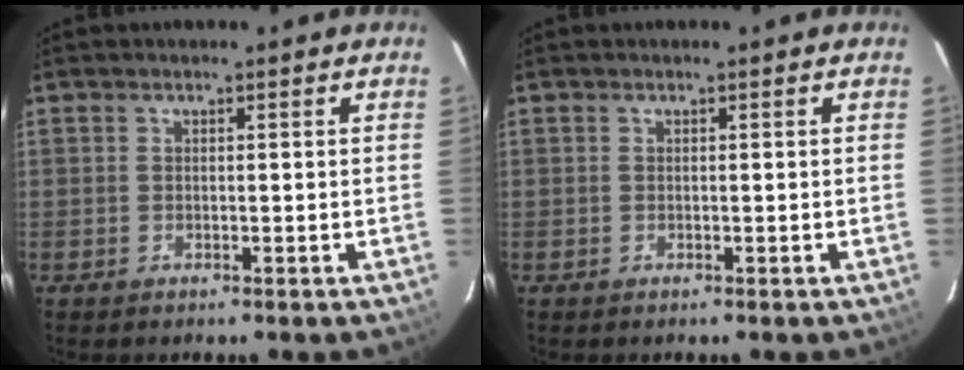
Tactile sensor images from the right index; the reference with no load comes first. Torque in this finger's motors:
{"motor_torque": [0.00, 0.00, 0.00, 0.00]}